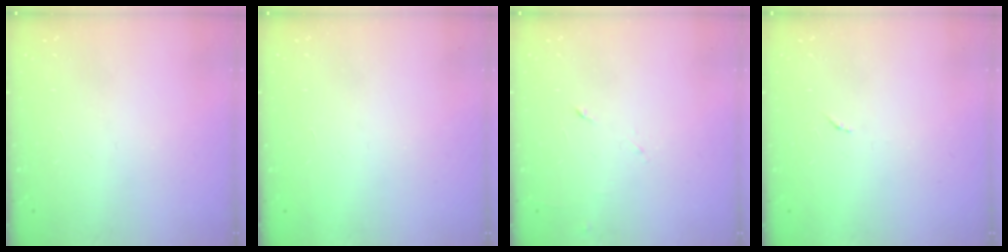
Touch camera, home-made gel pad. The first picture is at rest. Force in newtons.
{"total": 1.5, "press": 1.5, "slide": 0.1}
{"total": 3.9, "press": 3.8, "slide": 0.8}
{"total": 3.3, "press": 3.3, "slide": 0.1}